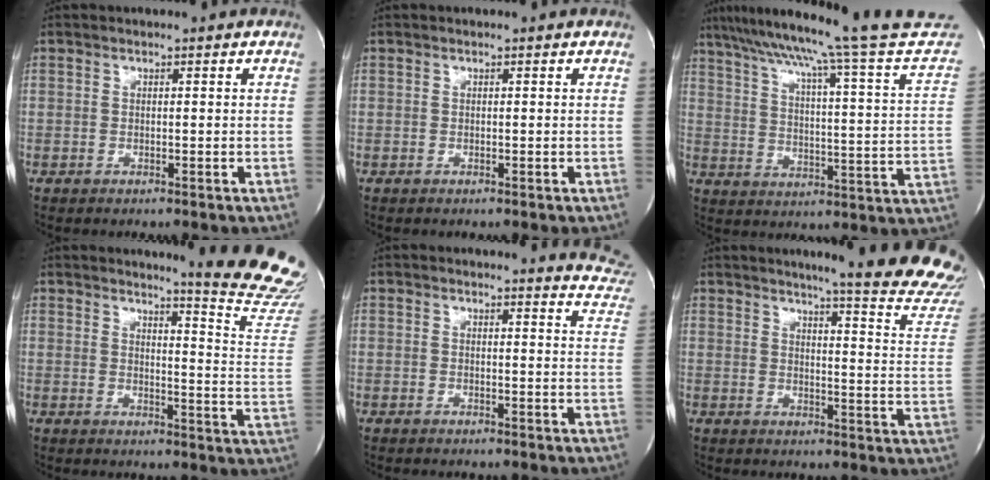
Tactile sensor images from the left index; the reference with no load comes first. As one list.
[{"total": 0.0}, {"total": 28.2, "force": [24.7, -1.1, 13.4], "torque": [-0.221, -0.060, 0.321]}, {"total": 16.1, "force": [15.3, -1.1, 5.1], "torque": [-0.064, -0.149, 0.158]}, {"total": 8.5, "force": [8.5, 0.7, 0.5], "torque": [0.021, -0.074, 0.054]}, {"total": 20.8, "force": [18.9, 0.2, 8.7], "torque": [-0.107, -0.114, 0.206]}]